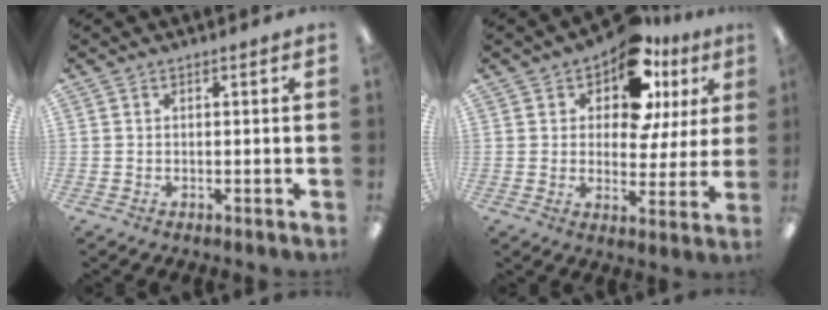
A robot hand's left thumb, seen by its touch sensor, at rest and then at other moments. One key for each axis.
{"total": 13.7, "fx": 9.1, "fy": 6.8, "fz": 7.6, "tx": -0.131, "ty": -0.045, "tz": 0.160}